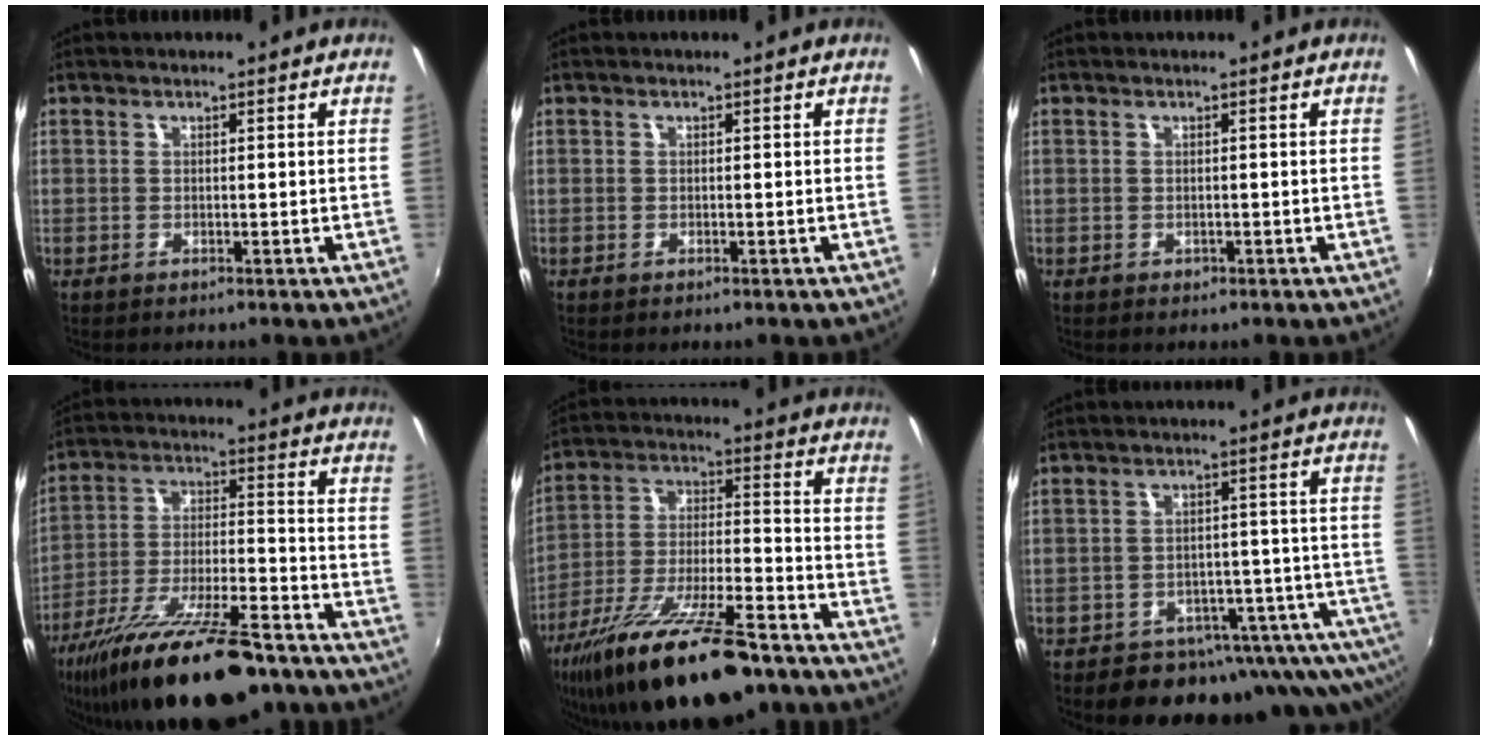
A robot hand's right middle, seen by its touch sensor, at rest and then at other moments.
{"total": 0.0}
{"total": 0.7, "force": [-0.3, 0.6, 0.1], "torque": [0.000, -0.003, -0.003]}
{"total": 25.0, "force": [-18.4, 7.0, 15.5], "torque": [-0.281, -0.049, -0.287]}
{"total": 24.5, "force": [-17.3, 6.7, 16.1], "torque": [-0.297, -0.051, -0.278]}
{"total": 18.9, "force": [-15.2, 8.4, 7.6], "torque": [-0.100, 0.005, -0.181]}